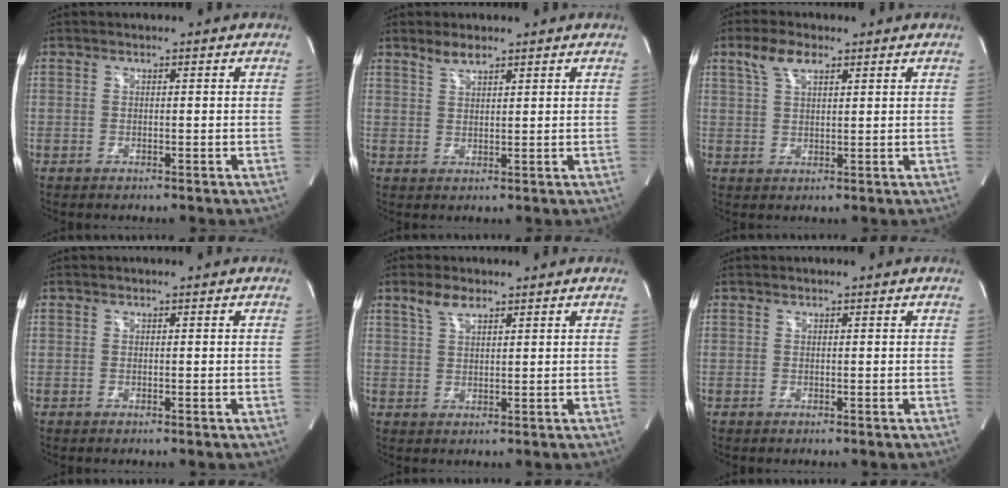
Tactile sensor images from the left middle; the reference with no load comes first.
{"total": 2.4, "force": [2.0, 0.5, 1.2], "torque": [-0.026, 0.004, 0.040]}
{"total": 4.7, "force": [2.9, 1.7, 3.3], "torque": [-0.075, 0.017, 0.060]}
{"total": 0.0}
{"total": 3.4, "force": [2.4, 1.1, 2.0], "torque": [-0.047, 0.009, 0.051]}
{"total": 0.0}